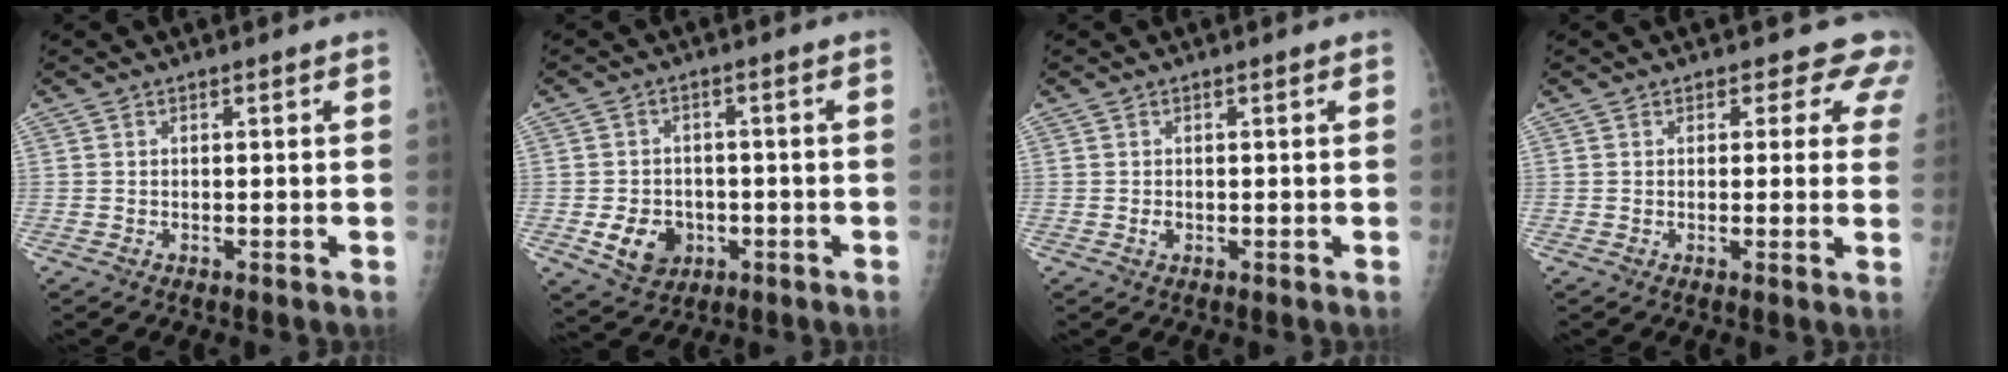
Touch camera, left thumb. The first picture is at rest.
{"total": 7.1, "force": [-2.1, 5.7, 3.7], "torque": [-0.041, 0.009, -0.027]}
{"total": 0.8, "force": [-0.1, 0.6, 0.5], "torque": [-0.007, 0.000, -0.002]}
{"total": 5.6, "force": [4.5, 3.2, 0.9], "torque": [0.033, -0.019, 0.030]}